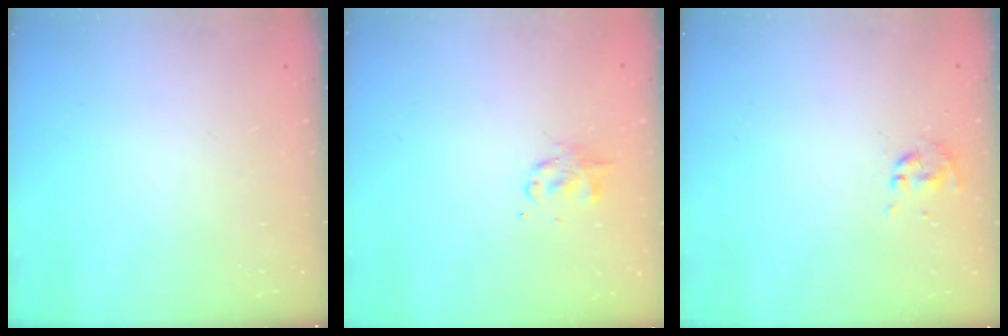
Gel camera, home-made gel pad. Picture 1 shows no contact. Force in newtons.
{"total": 2.8, "press": 2.7, "slide": 0.6}
{"total": 0.0}